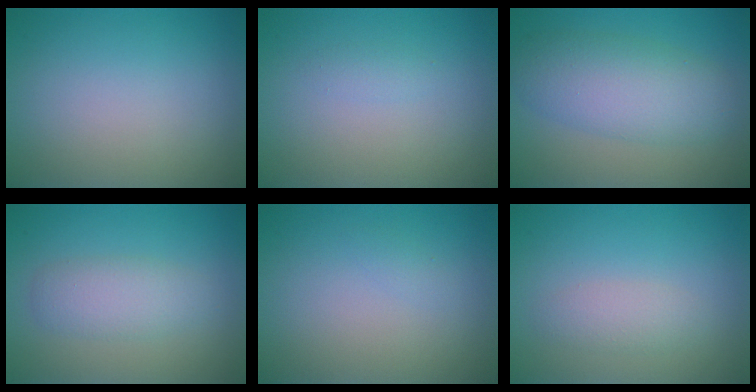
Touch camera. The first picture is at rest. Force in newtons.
{"total": 0.6, "press": 0.6, "slide": 0.0}
{"total": 6.0, "press": 6.0, "slide": 0.2}
{"total": 2.8, "press": 2.8, "slide": 0.1}
{"total": 0.5, "press": 0.5, "slide": 0.0}
{"total": 1.7, "press": 1.7, "slide": 0.1}